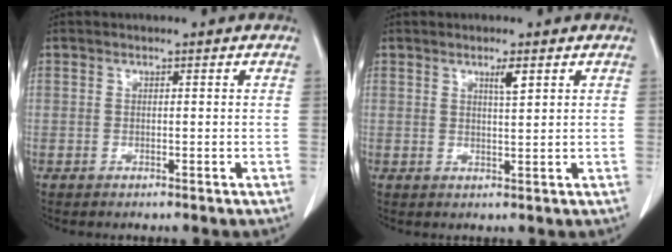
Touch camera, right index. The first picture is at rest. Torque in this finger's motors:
{"motor_torque": [0.23, 0.21, 0.02, 0.03]}